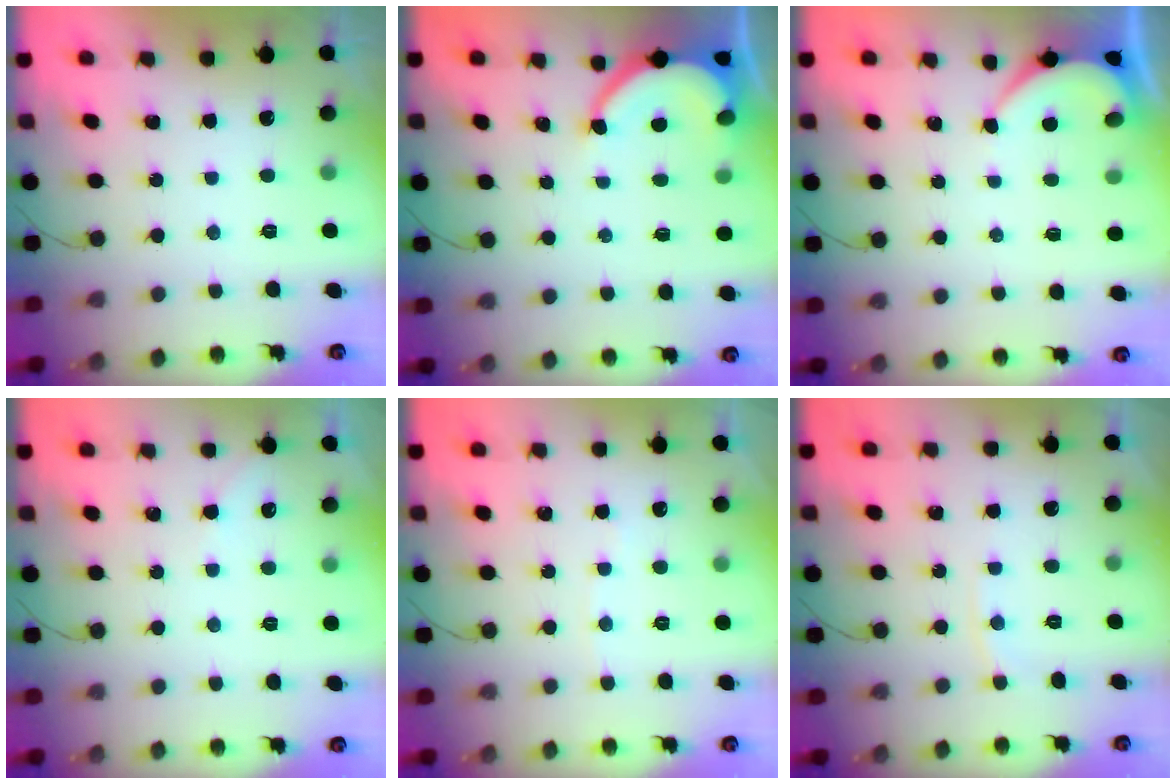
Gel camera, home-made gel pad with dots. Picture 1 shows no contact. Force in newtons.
{"total": 6.7, "press": 6.7, "slide": 0.6}
{"total": 3.4, "press": 3.4, "slide": 0.3}
{"total": 2.2, "press": 2.2, "slide": 0.3}
{"total": 2.0, "press": 2.0, "slide": 0.3}
{"total": 3.1, "press": 3.0, "slide": 0.3}